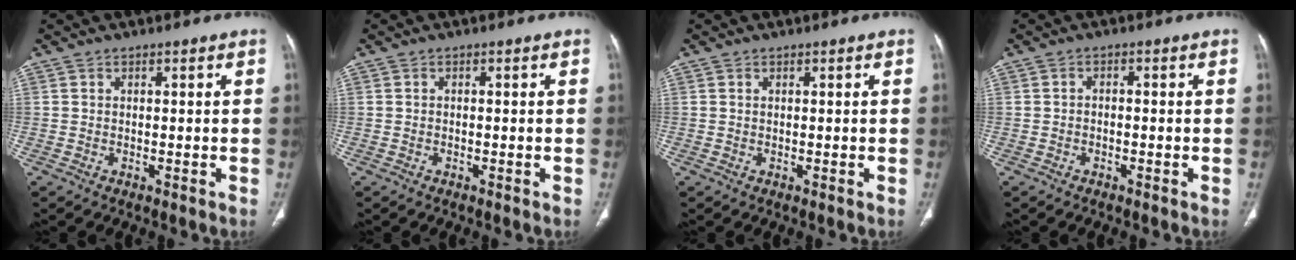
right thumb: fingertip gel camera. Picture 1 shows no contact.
{"total": 0.0}
{"total": 0.0}
{"total": 0.9, "force": [-0.5, 0.5, 0.5], "torque": [-0.007, 0.008, -0.010]}